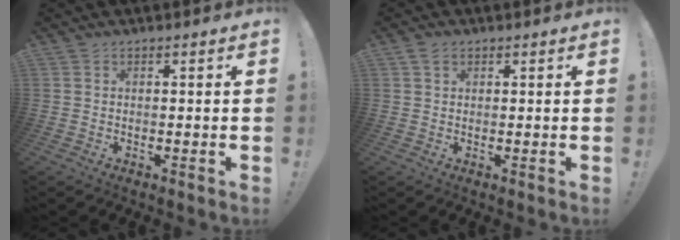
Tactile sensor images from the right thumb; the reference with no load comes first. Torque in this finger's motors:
{"motor_torque": [-0.10, 0.06, 0.13, -0.15, 0.00]}